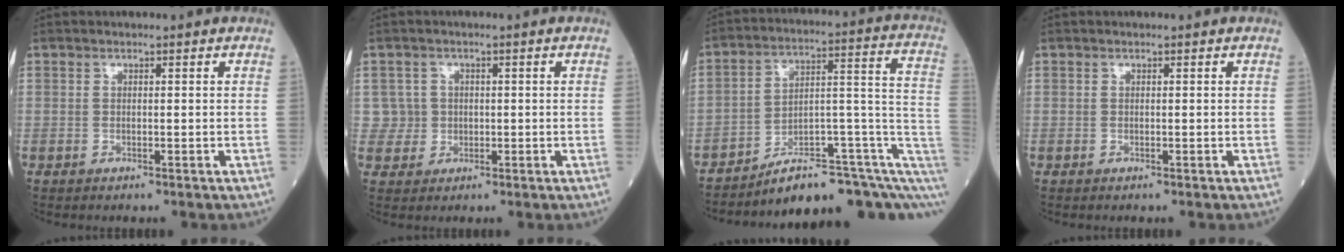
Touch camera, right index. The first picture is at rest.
{"total": 3.0, "force": [0.2, 2.9, -0.5], "torque": [0.022, 0.007, 0.002]}
{"total": 15.3, "force": [-9.5, 4.5, 11.2], "torque": [-0.102, 0.090, -0.132]}
{"total": 0.0}